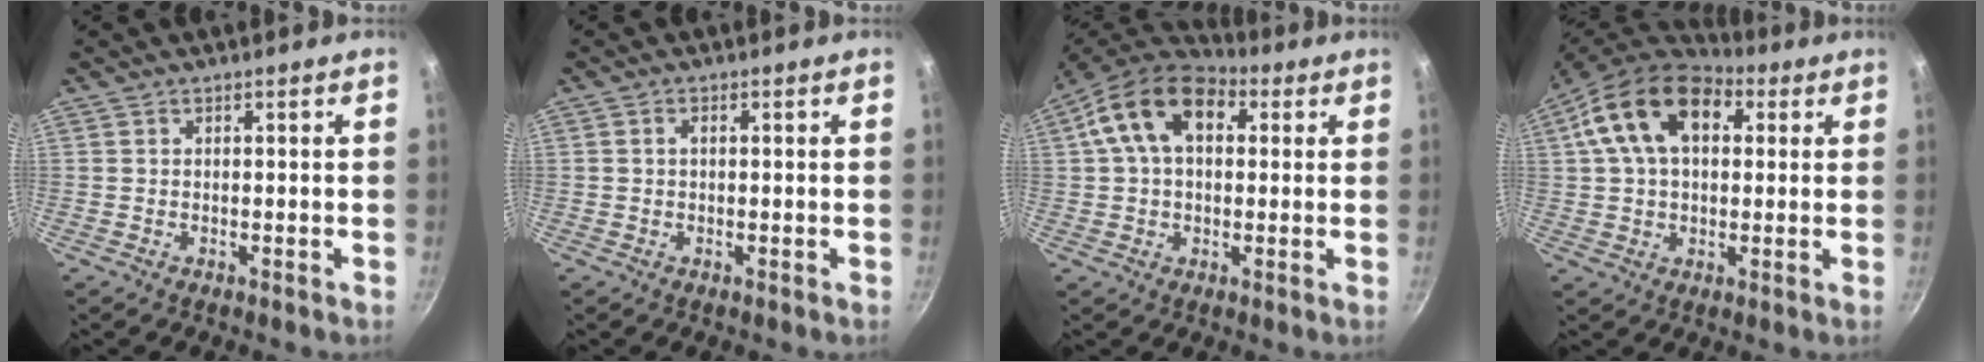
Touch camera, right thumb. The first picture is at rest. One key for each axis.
{"total": 1.1, "fx": 0.1, "fy": 0.8, "fz": 0.8, "tx": -0.014, "ty": 0.005, "tz": 0.001}
{"total": 14.6, "fx": 3.9, "fy": 9.5, "fz": 10.3, "tx": -0.152, "ty": 0.022, "tz": 0.047}
{"total": 16.4, "fx": 4.9, "fy": 10.6, "fz": 11.6, "tx": -0.174, "ty": 0.017, "tz": 0.066}